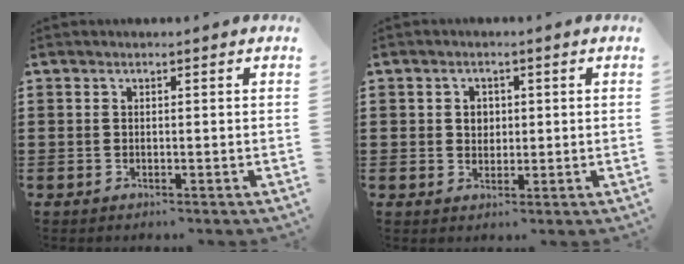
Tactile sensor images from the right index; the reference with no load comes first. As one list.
[{"total": 1.9, "force": [0.4, 1.7, 0.8], "torque": [-0.021, 0.011, 0.005]}]